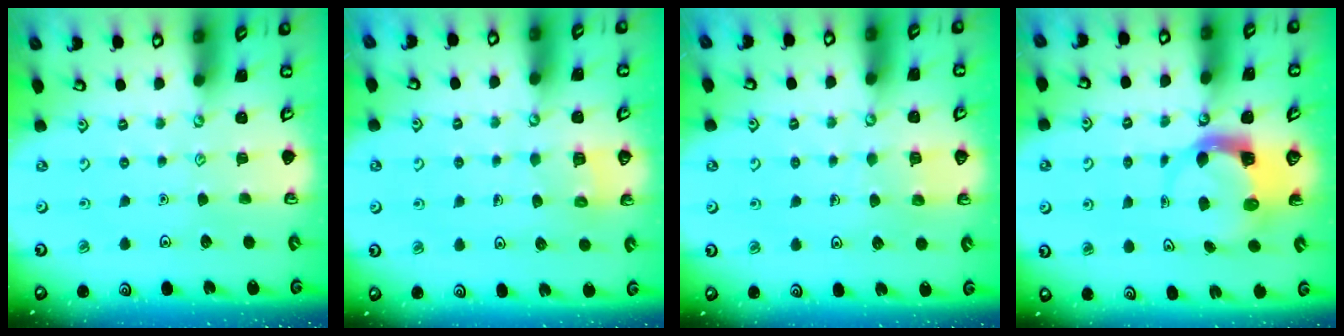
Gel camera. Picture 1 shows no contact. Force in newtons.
{"total": 3.9, "press": 3.9, "slide": 0.4}
{"total": 3.9, "press": 3.9, "slide": 0.3}
{"total": 3.9, "press": 3.9, "slide": 0.6}